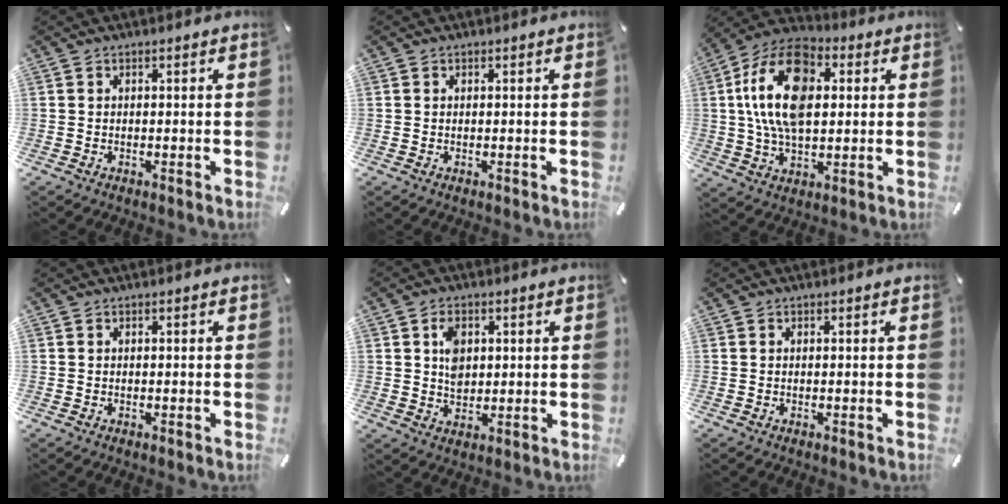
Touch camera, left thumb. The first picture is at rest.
{"total": 0.0}
{"total": 18.5, "force": [3.0, 11.7, 14.0], "torque": [-0.279, 0.005, 0.049]}
{"total": 0.0}
{"total": 5.3, "force": [1.4, 4.2, 2.9], "torque": [-0.042, -0.001, 0.021]}
{"total": 0.0}